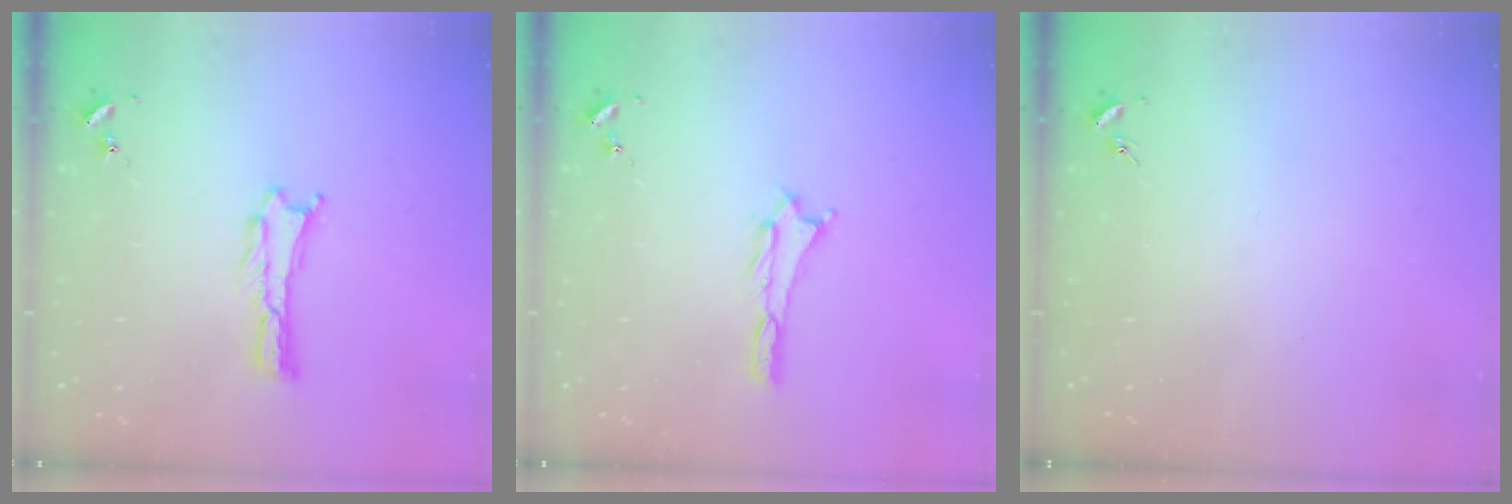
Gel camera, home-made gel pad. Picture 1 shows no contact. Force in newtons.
{"total": 0.7, "press": 0.7, "slide": 0.3}
{"total": 0.0}